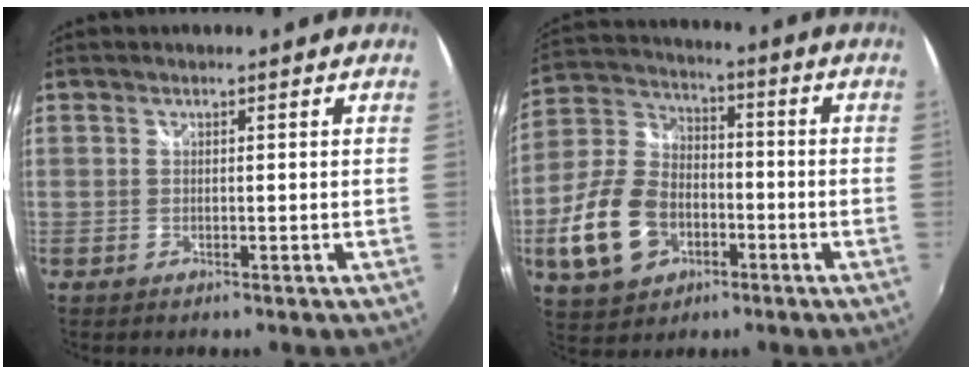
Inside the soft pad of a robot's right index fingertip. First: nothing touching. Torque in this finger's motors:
{"motor_torque": [1.64, -0.50, 0.55, 0.17]}